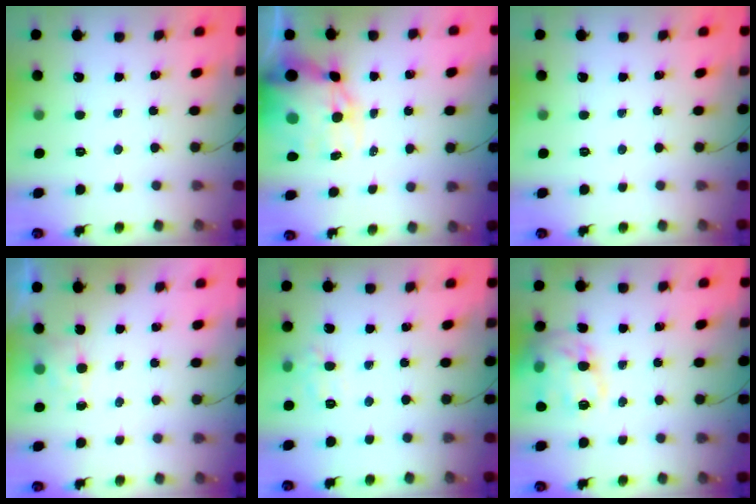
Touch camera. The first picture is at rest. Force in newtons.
{"total": 15.9, "press": 15.4, "slide": 3.8}
{"total": 0.0}
{"total": 1.9, "press": 1.5, "slide": 1.2}
{"total": 8.1, "press": 8.0, "slide": 1.2}
{"total": 14.4, "press": 14.3, "slide": 1.6}